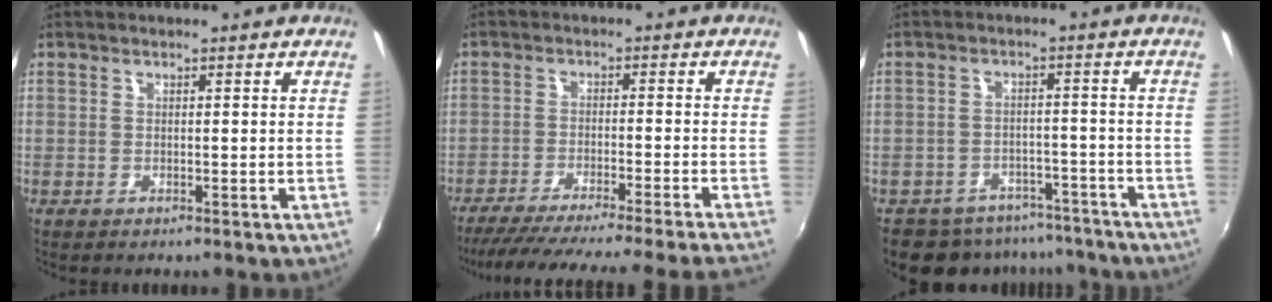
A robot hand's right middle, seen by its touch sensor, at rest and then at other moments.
{"total": 19.7, "force": [-17.9, -2.0, 8.1], "torque": [-0.145, -0.025, -0.267]}
{"total": 12.9, "force": [-10.7, 6.5, 3.3], "torque": [-0.074, 0.013, -0.132]}